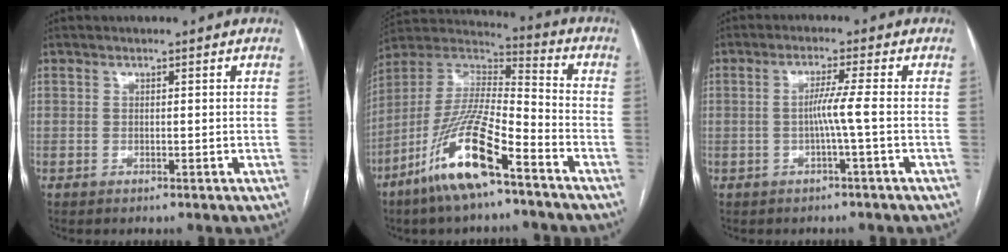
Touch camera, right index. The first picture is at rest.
{"total": 16.4, "force": [-9.4, 2.6, 13.1], "torque": [-0.274, -0.016, -0.177]}
{"total": 3.6, "force": [-0.8, -1.1, 3.3], "torque": [-0.058, 0.003, -0.013]}